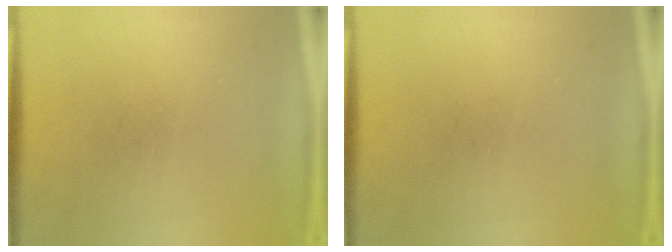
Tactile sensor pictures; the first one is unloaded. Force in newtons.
{"total": 0.0}